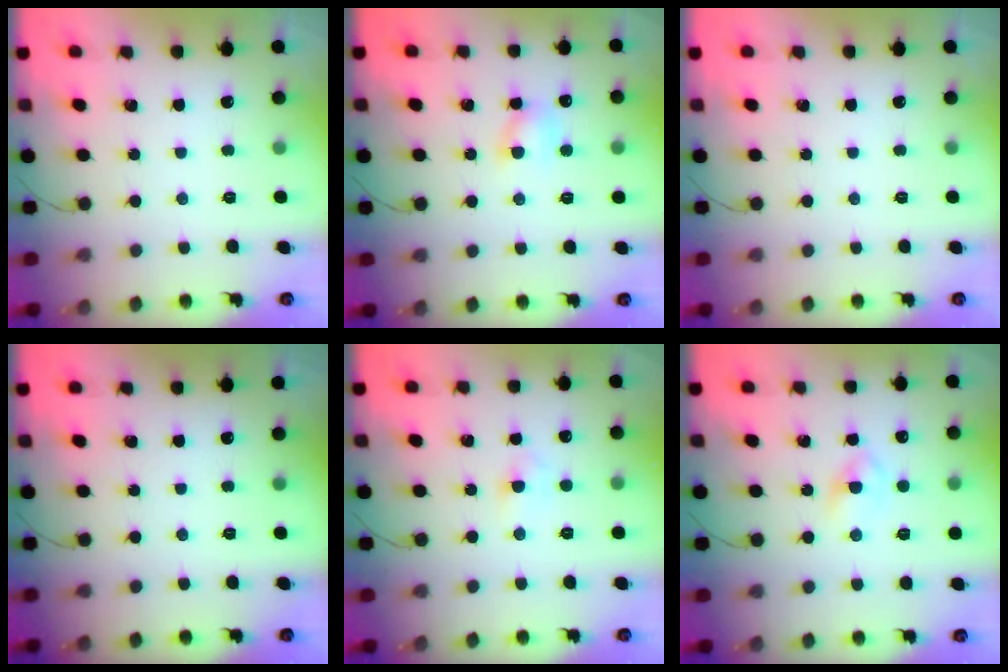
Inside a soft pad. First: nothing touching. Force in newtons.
{"total": 5.9, "press": 5.7, "slide": 1.4}
{"total": 0.0}
{"total": 0.0}
{"total": 2.5, "press": 2.3, "slide": 0.9}
{"total": 2.7, "press": 2.5, "slide": 1.1}